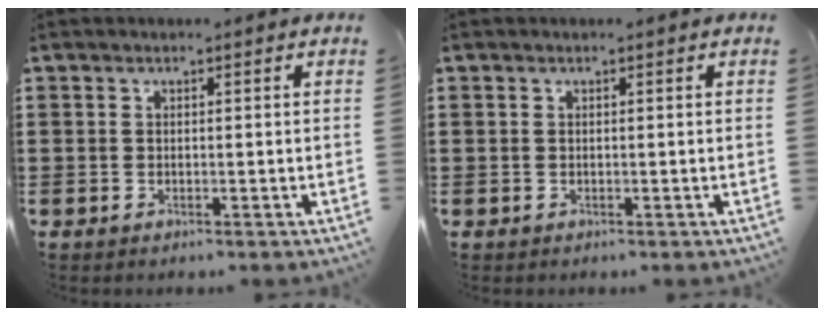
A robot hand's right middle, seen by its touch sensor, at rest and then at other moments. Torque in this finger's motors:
{"motor_torque": [0.90, -1.23, -0.01, -0.01]}